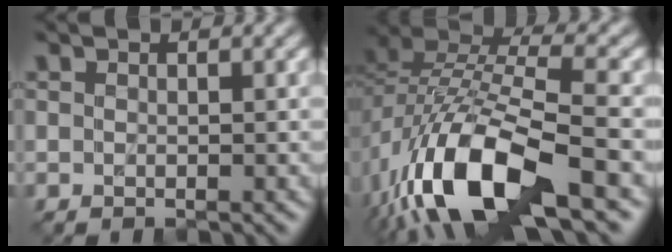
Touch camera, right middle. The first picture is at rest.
{"total": 13.6, "force": [-6.3, 5.1, 11.0], "torque": [-0.225, -0.007, -0.119]}